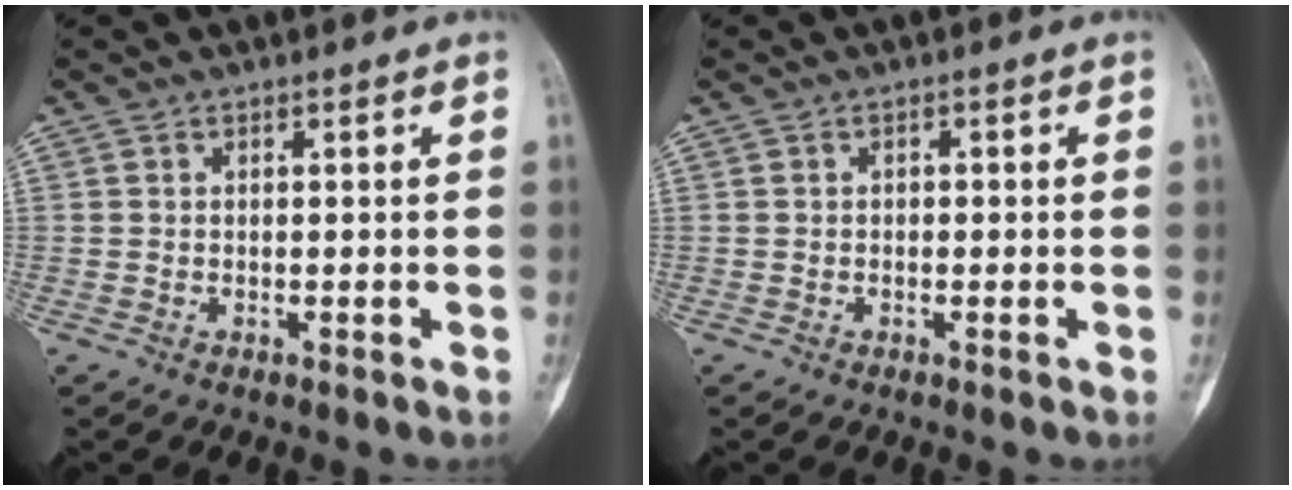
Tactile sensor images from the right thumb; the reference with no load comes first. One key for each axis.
{"total": 0.6, "fx": -0.1, "fy": 0.5, "fz": 0.3, "tx": 0.005, "ty": 0.002, "tz": -0.007}